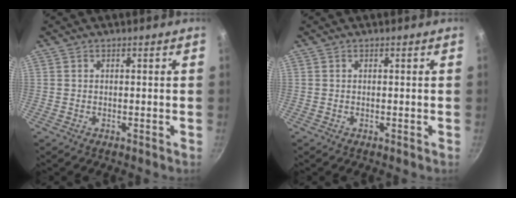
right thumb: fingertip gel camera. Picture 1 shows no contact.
{"total": 0.0}